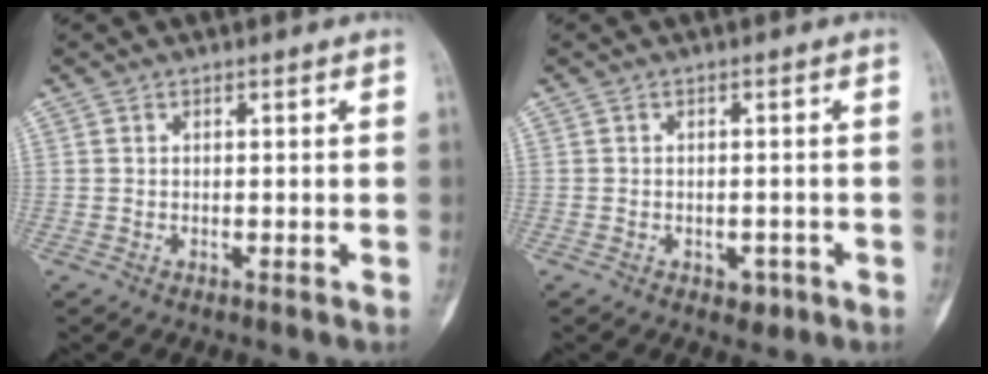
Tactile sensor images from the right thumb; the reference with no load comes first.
{"total": 3.0, "force": [-1.7, 2.1, 1.4], "torque": [-0.003, 0.012, -0.018]}